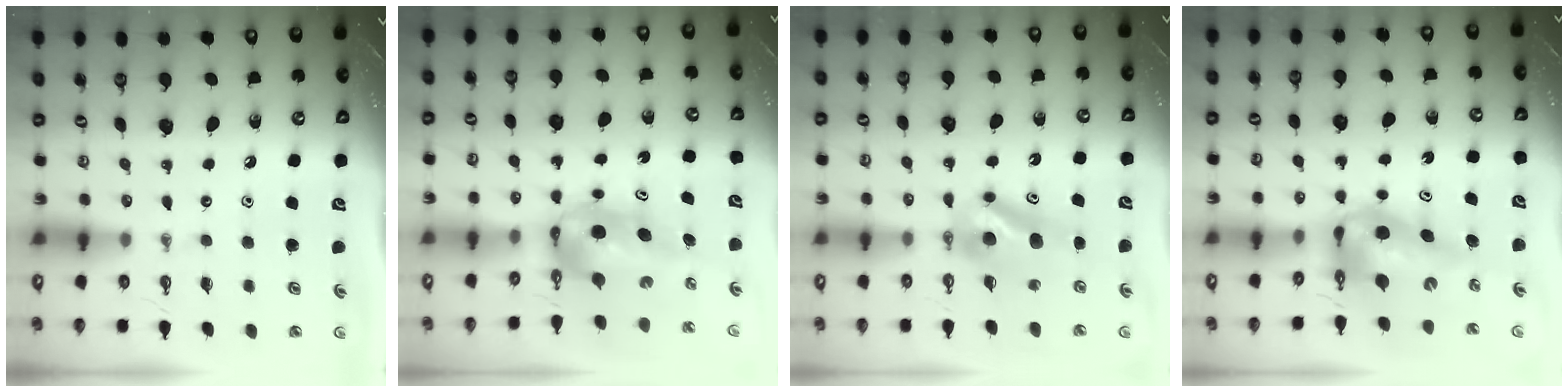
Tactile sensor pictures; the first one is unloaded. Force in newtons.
{"total": 6.0, "press": 6.0, "slide": 0.4}
{"total": 7.5, "press": 7.0, "slide": 2.8}
{"total": 8.9, "press": 8.9, "slide": 0.8}